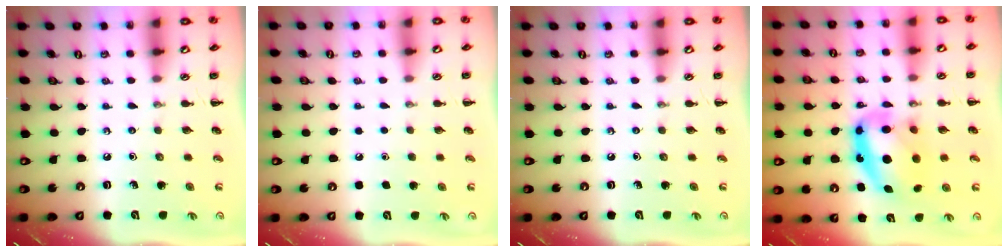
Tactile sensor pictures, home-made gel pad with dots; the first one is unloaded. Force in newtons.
{"total": 1.6, "press": 1.6, "slide": 0.1}
{"total": 0.0}
{"total": 13.6, "press": 13.2, "slide": 3.3}